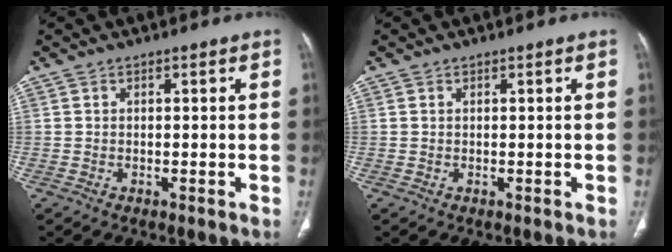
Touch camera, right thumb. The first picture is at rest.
{"total": 0.0}